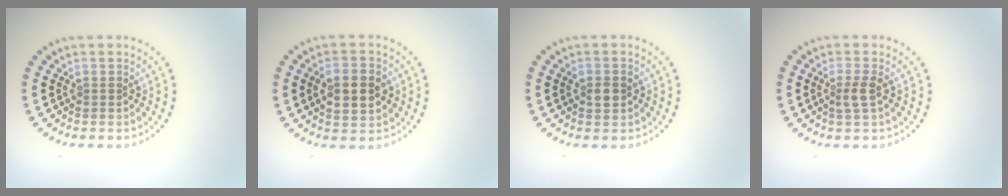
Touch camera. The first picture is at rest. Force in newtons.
{"total": 4.5, "press": 4.5, "slide": 0.1}
{"total": 2.1, "press": 2.1, "slide": 0.2}
{"total": 1.6, "press": 1.3, "slide": 0.8}